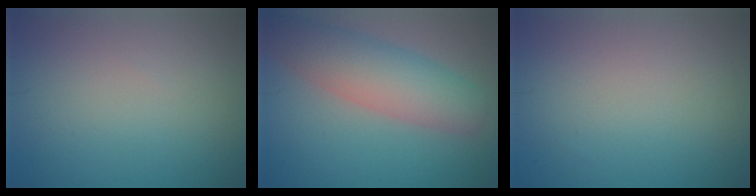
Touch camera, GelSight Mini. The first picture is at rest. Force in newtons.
{"total": 6.4, "press": 6.4, "slide": 0.4}
{"total": 0.0}